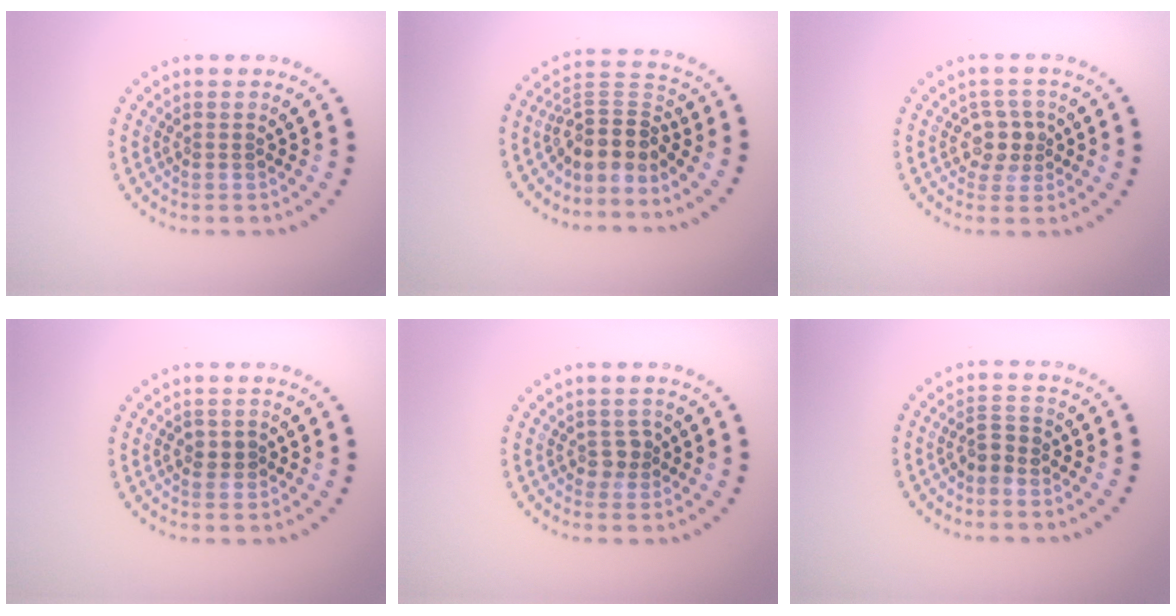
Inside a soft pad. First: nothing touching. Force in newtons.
{"total": 4.0, "press": 3.0, "slide": 2.7}
{"total": 2.5, "press": 2.2, "slide": 1.1}
{"total": 1.3, "press": 1.2, "slide": 0.4}
{"total": 1.3, "press": 1.1, "slide": 0.7}
{"total": 1.9, "press": 1.7, "slide": 0.9}